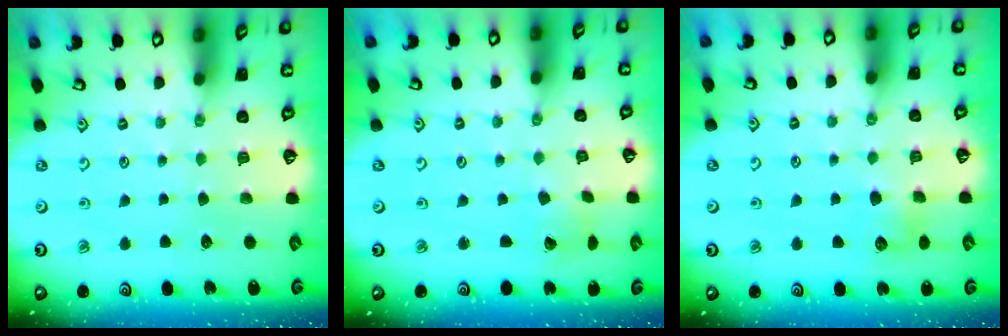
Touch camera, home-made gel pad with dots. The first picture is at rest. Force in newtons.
{"total": 2.2, "press": 2.2, "slide": 0.2}
{"total": 5.6, "press": 5.5, "slide": 0.7}